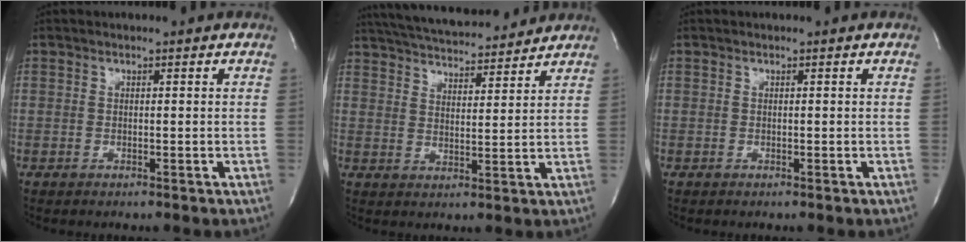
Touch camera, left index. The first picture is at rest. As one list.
[{"total": 16.0, "force": [14.7, 2.7, 5.8], "torque": [-0.104, 0.027, 0.220]}, {"total": 0.0}]